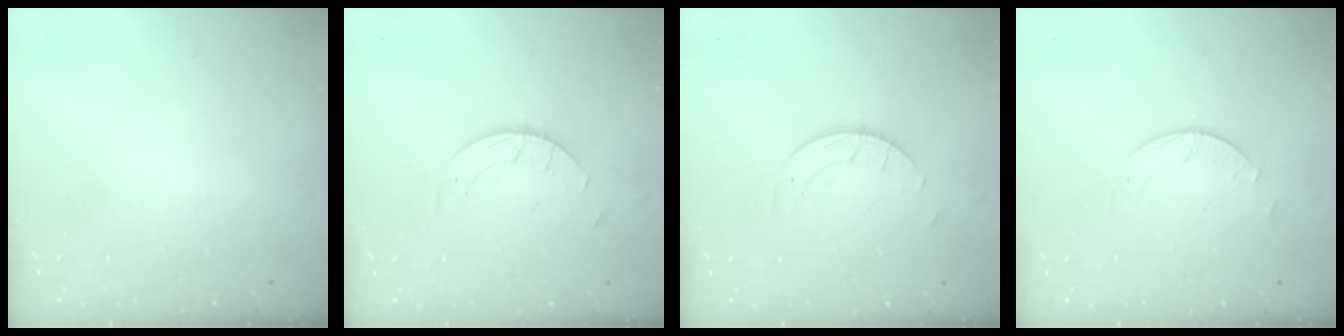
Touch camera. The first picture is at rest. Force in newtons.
{"total": 2.5, "press": 2.5, "slide": 0.2}
{"total": 3.1, "press": 3.1, "slide": 0.2}
{"total": 0.9, "press": 0.9, "slide": 0.2}